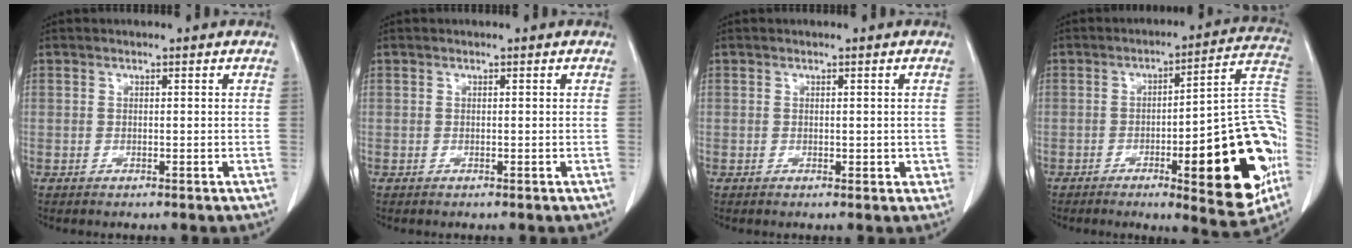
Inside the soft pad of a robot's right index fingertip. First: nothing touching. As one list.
[{"total": 0.0}, {"total": 1.7, "force": [0.1, 1.3, 1.1], "torque": [-0.009, 0.003, 0.005]}, {"total": 22.3, "force": [-6.2, 3.9, 21.1], "torque": [-0.202, 0.021, -0.070]}]